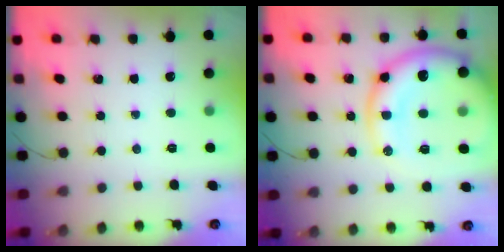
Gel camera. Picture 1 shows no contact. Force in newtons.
{"total": 19.2, "press": 18.9, "slide": 3.5}